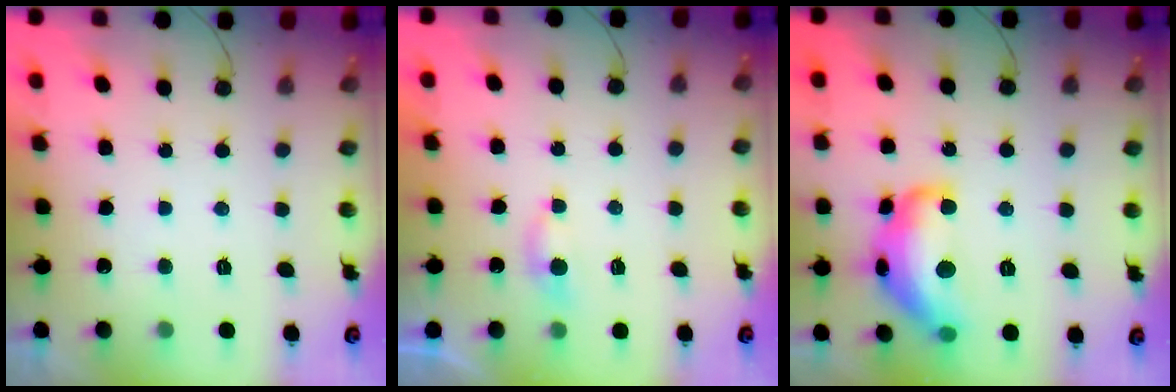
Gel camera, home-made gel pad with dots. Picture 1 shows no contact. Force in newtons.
{"total": 2.7, "press": 2.6, "slide": 0.5}
{"total": 16.7, "press": 16.7, "slide": 0.9}